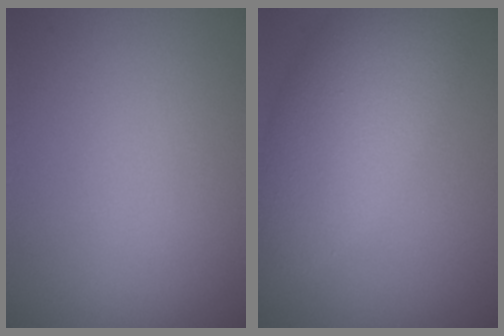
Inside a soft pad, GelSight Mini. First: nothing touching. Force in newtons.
{"total": 7.6, "press": 7.6, "slide": 0.3}